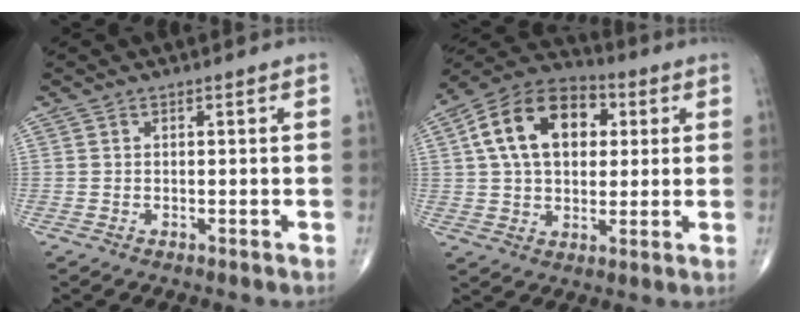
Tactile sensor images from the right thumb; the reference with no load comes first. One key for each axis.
{"total": 17.1, "fx": 4.1, "fy": 11.2, "fz": 12.2, "tx": -0.186, "ty": 0.013, "tz": 0.063}